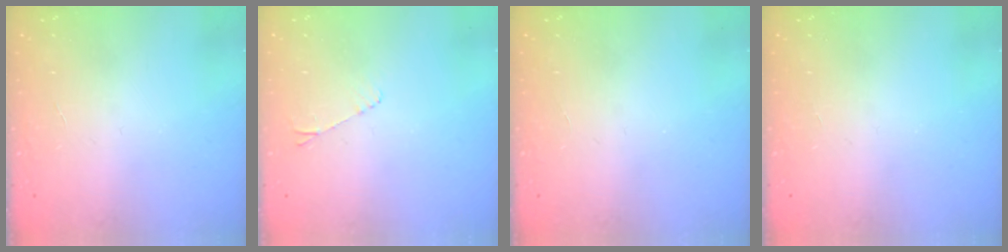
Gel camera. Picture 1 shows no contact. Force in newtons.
{"total": 4.4, "press": 4.3, "slide": 0.7}
{"total": 0.0}
{"total": 0.0}